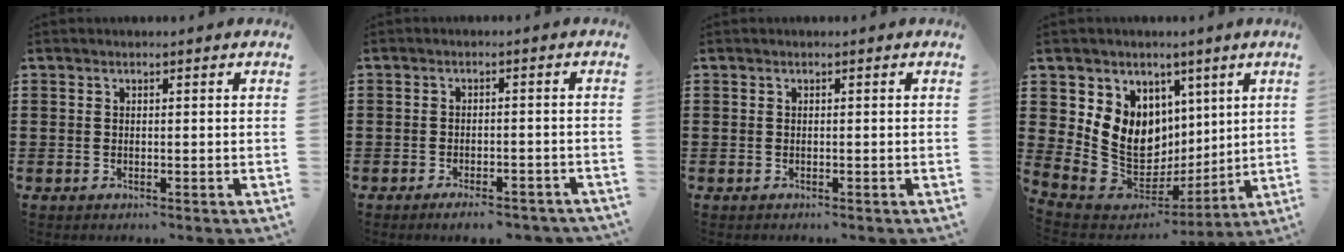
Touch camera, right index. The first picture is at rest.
{"total": 3.1, "force": [-2.8, 0.4, 1.2], "torque": [-0.021, 0.003, -0.054]}
{"total": 0.0}
{"total": 10.9, "force": [2.2, 9.9, 4.0], "torque": [-0.127, -0.034, 0.050]}